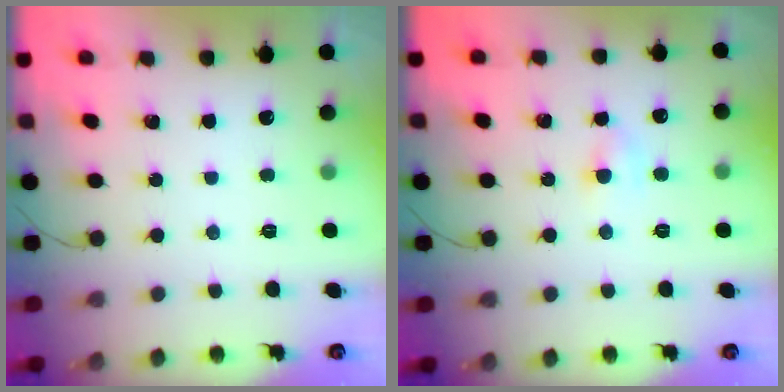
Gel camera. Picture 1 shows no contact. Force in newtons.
{"total": 3.5, "press": 3.3, "slide": 1.2}